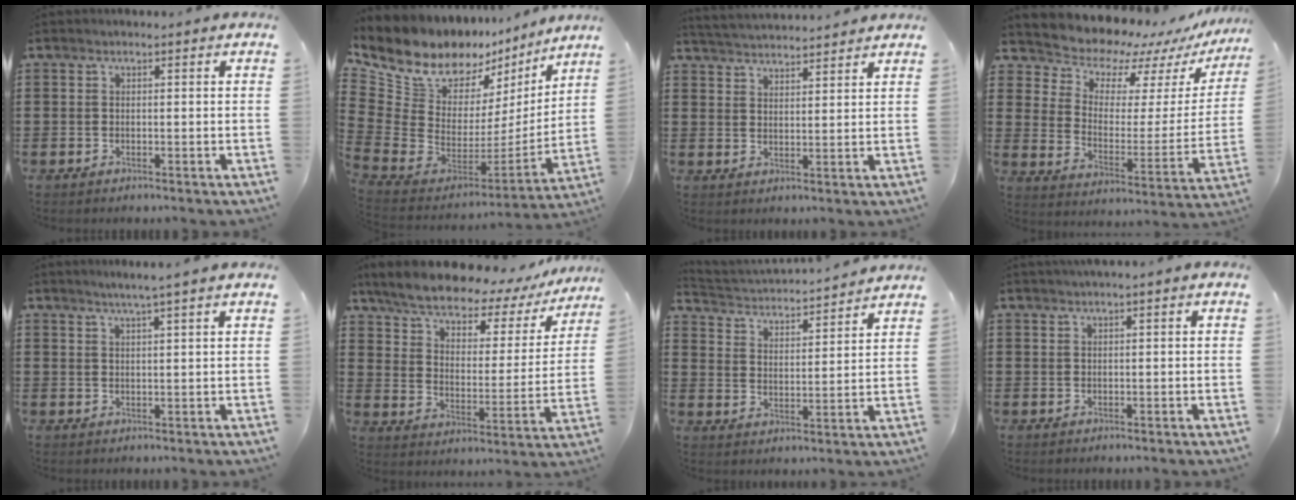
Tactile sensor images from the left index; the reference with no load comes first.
{"total": 10.4, "force": [8.4, 5.6, 2.6], "torque": [-0.089, -0.080, 0.149]}
{"total": 3.2, "force": [3.2, -0.2, -0.1], "torque": [-0.011, -0.016, 0.057]}
{"total": 7.5, "force": [7.1, 2.3, 0.2], "torque": [-0.046, -0.066, 0.121]}
{"total": 2.4, "force": [1.9, -0.7, 1.4], "torque": [-0.030, -0.003, 0.033]}
{"total": 6.5, "force": [5.6, 1.6, 2.9], "torque": [-0.085, -0.038, 0.092]}
{"total": 2.9, "force": [2.9, 0.0, 0.1], "torque": [-0.023, -0.030, 0.042]}
{"total": 0.9, "force": [0.5, -0.1, 0.7], "torque": [-0.011, -0.002, 0.011]}